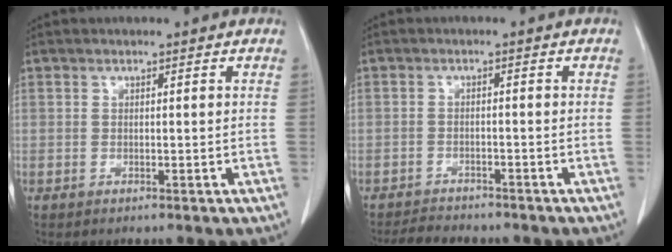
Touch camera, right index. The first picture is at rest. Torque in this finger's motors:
{"motor_torque": [-0.03, -0.15, -0.01, 0.00]}